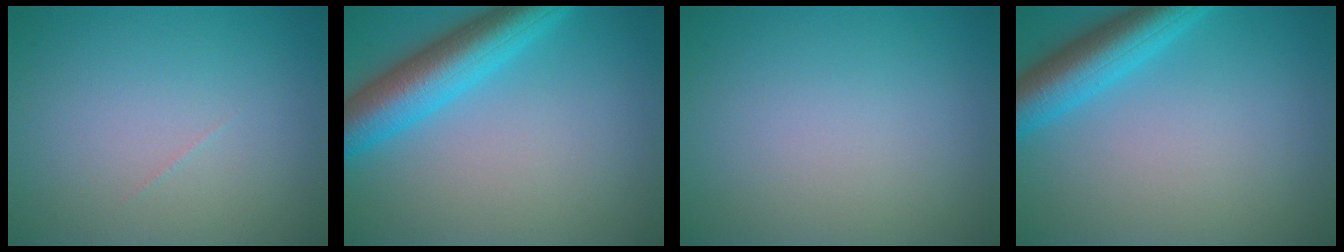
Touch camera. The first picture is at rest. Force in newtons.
{"total": 7.1, "press": 7.0, "slide": 0.3}
{"total": 0.0}
{"total": 5.6, "press": 5.6, "slide": 0.3}